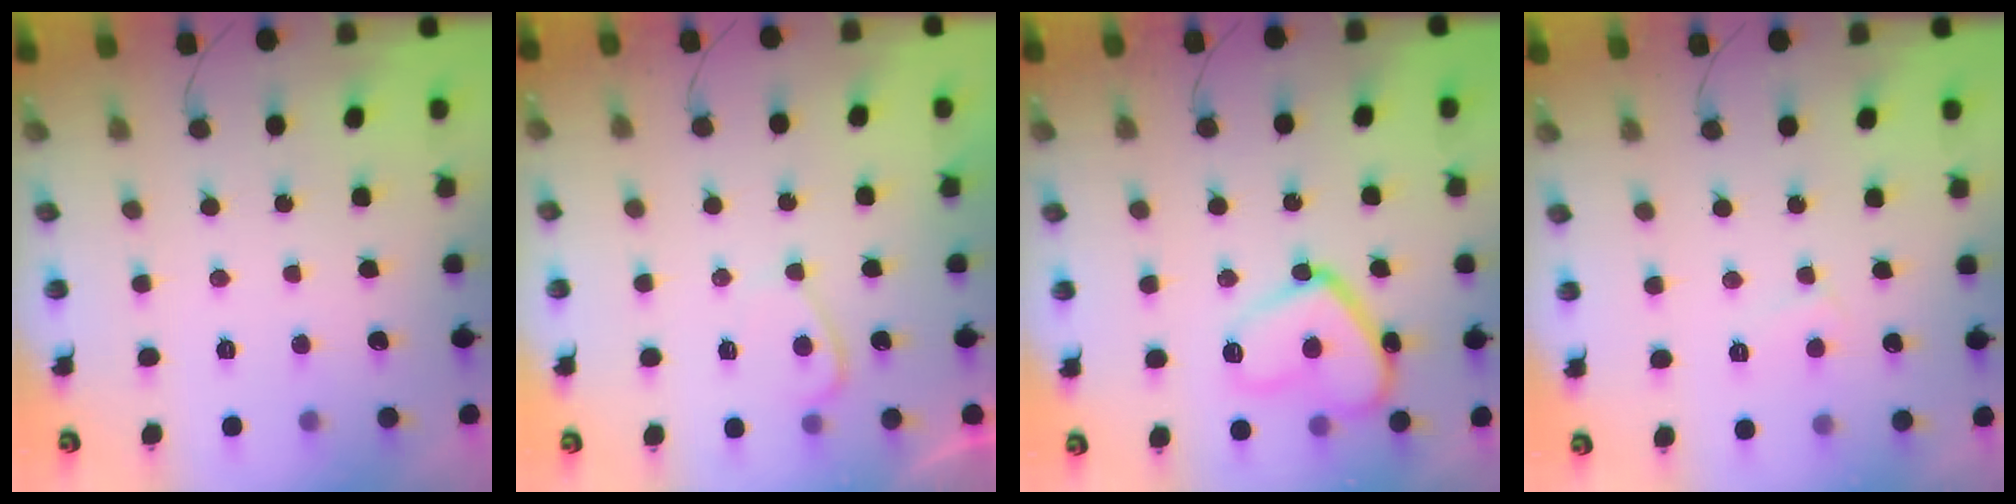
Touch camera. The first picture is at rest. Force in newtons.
{"total": 2.3, "press": 2.2, "slide": 0.8}
{"total": 14.3, "press": 14.2, "slide": 1.2}
{"total": 2.9, "press": 2.9, "slide": 0.3}